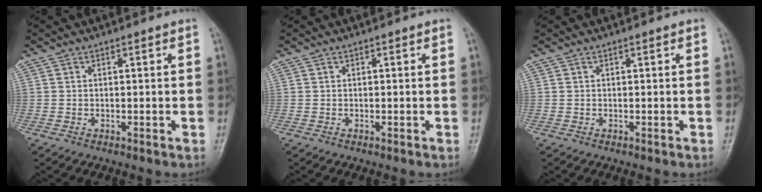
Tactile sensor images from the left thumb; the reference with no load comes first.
{"total": 0.0}
{"total": 0.0}